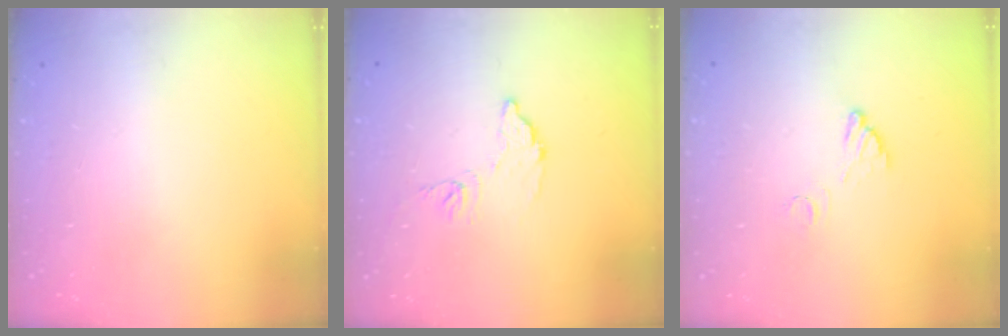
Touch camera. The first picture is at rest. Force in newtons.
{"total": 7.4, "press": 7.4, "slide": 0.4}
{"total": 3.6, "press": 3.6, "slide": 0.3}